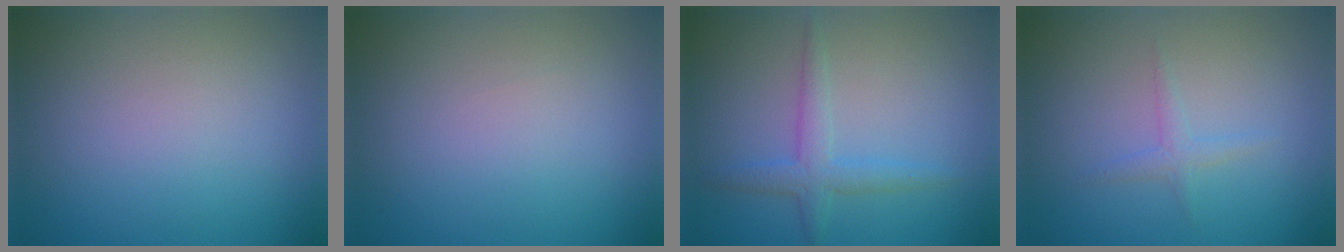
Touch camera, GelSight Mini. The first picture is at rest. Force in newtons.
{"total": 0.0}
{"total": 2.5, "press": 2.5, "slide": 0.1}
{"total": 1.2, "press": 1.2, "slide": 0.1}